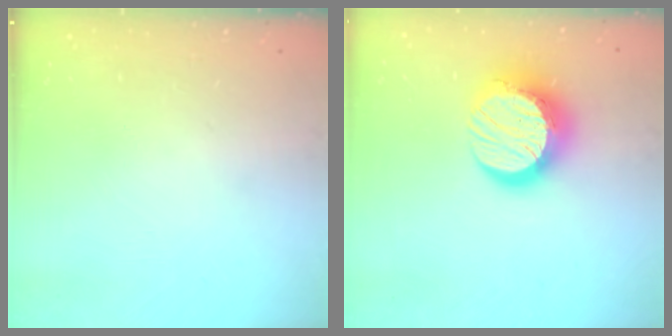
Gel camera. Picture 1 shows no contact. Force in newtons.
{"total": 14.8, "press": 14.7, "slide": 1.1}